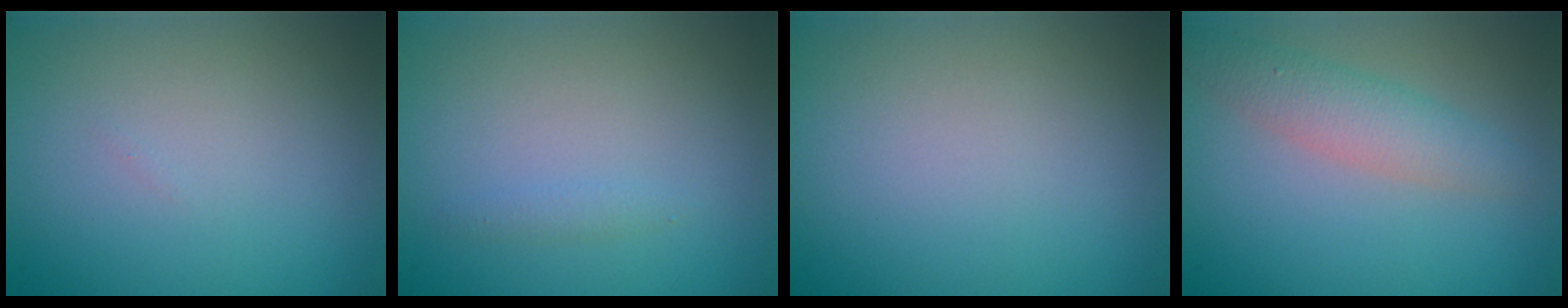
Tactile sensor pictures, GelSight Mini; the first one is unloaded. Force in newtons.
{"total": 0.7, "press": 0.7, "slide": 0.0}
{"total": 0.0}
{"total": 3.2, "press": 3.2, "slide": 0.1}